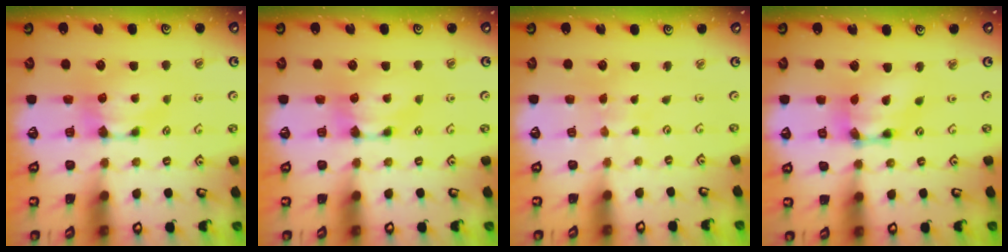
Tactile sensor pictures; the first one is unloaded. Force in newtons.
{"total": 0.0}
{"total": 3.9, "press": 3.8, "slide": 0.3}
{"total": 6.3, "press": 5.4, "slide": 3.2}